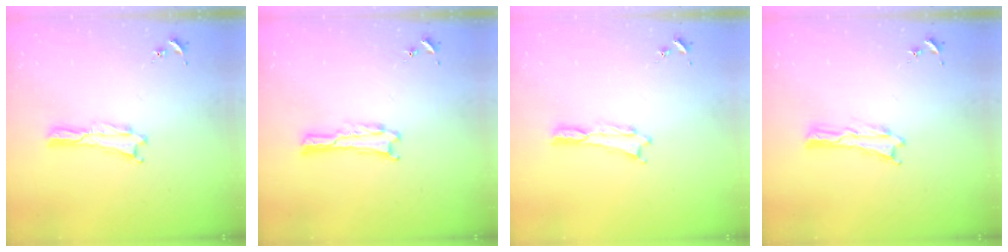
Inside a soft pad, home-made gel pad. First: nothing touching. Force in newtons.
{"total": 0.0}
{"total": 0.0}
{"total": 0.0}